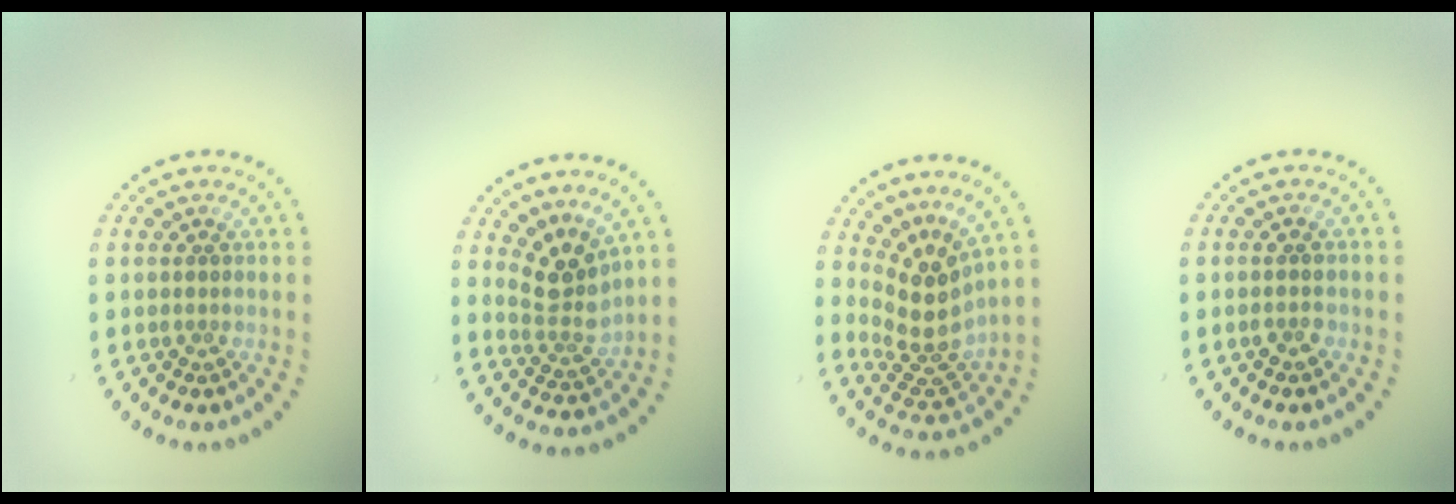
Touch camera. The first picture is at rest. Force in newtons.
{"total": 3.0, "press": 2.3, "slide": 2.0}
{"total": 4.3, "press": 3.1, "slide": 3.0}
{"total": 1.3, "press": 1.3, "slide": 0.1}